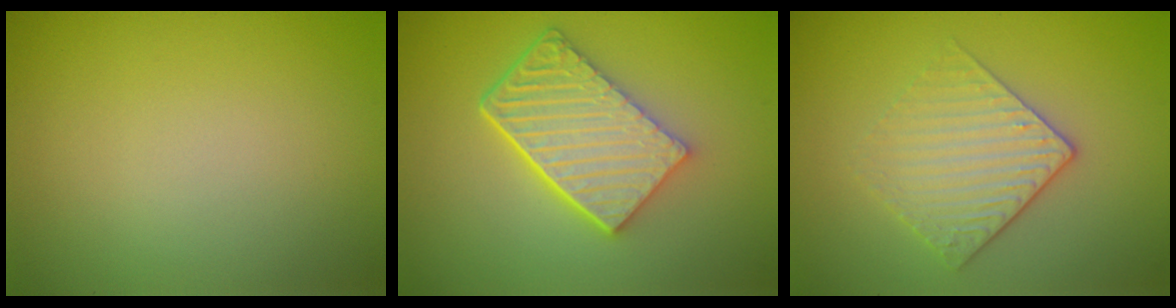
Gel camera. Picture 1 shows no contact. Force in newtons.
{"total": 5.8, "press": 4.3, "slide": 3.9}
{"total": 2.9, "press": 2.6, "slide": 1.4}